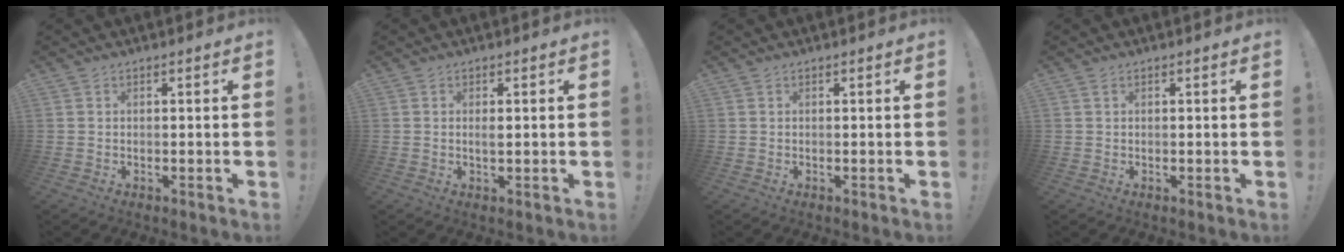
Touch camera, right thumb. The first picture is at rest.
{"total": 1.4, "force": [0.1, 0.4, 1.3], "torque": [-0.024, -0.002, 0.001]}
{"total": 0.0}
{"total": 0.6, "force": [0.3, 0.1, 0.6], "torque": [-0.013, 0.001, 0.005]}